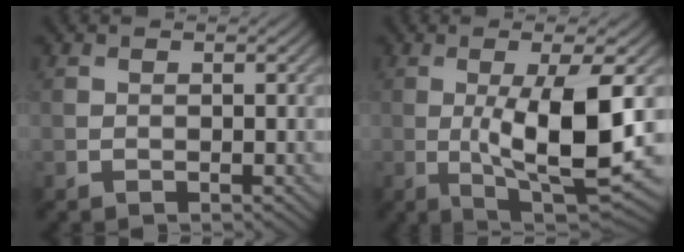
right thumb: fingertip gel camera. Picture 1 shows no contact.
{"total": 12.9, "force": [-0.6, 3.4, 12.4], "torque": [-0.209, -0.008, -0.002]}